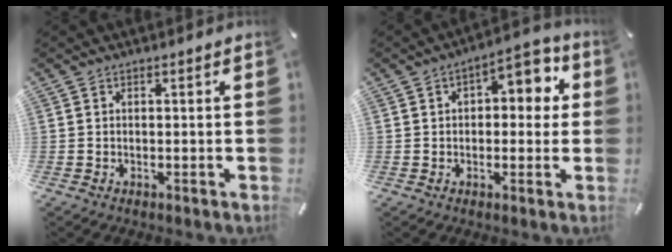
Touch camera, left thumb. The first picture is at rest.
{"total": 7.0, "force": [1.6, 4.1, 5.5], "torque": [-0.061, -0.010, 0.016]}